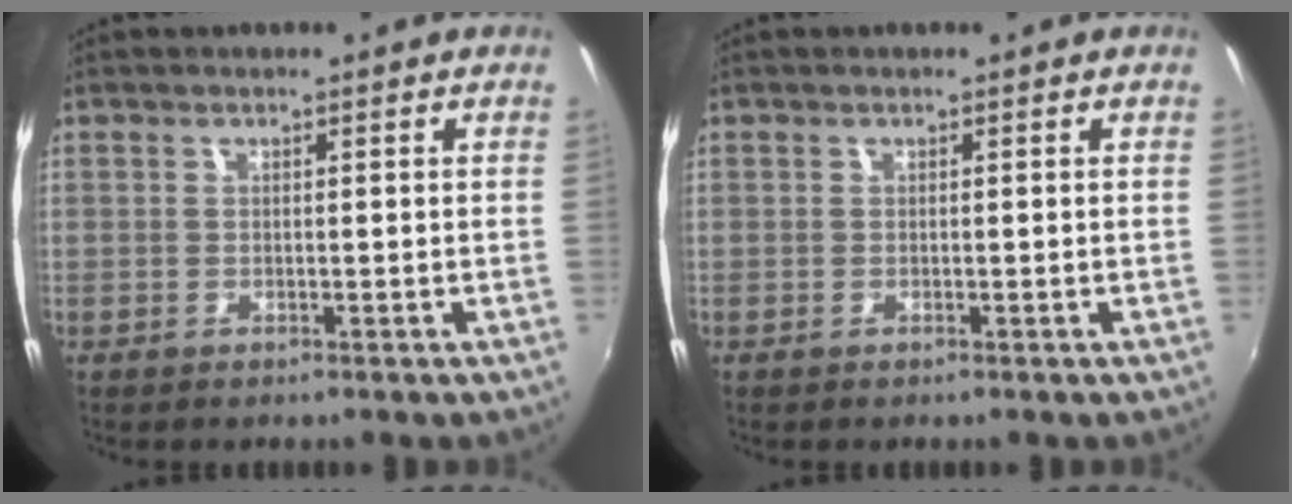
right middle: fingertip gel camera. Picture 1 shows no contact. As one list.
[{"total": 0.0}]